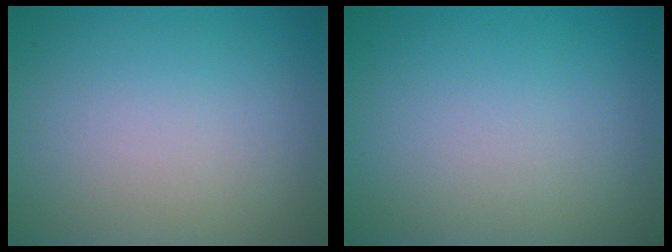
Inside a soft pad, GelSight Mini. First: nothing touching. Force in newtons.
{"total": 0.0}